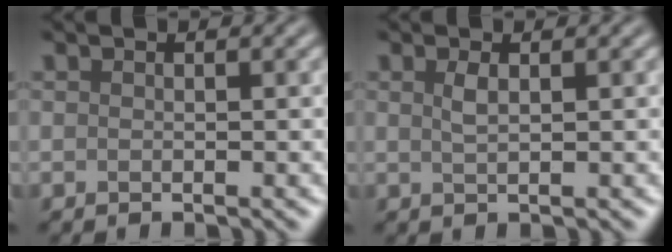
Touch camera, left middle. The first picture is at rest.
{"total": 1.2, "force": [0.5, 0.4, 1.0], "torque": [-0.023, 0.001, 0.009]}